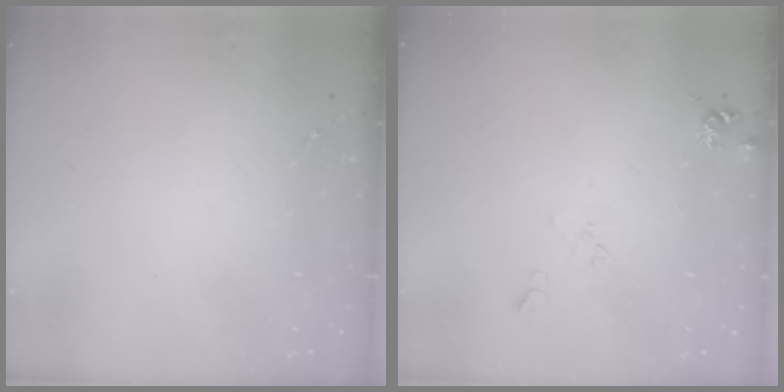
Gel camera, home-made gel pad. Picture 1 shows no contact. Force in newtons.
{"total": 8.2, "press": 8.2, "slide": 0.8}